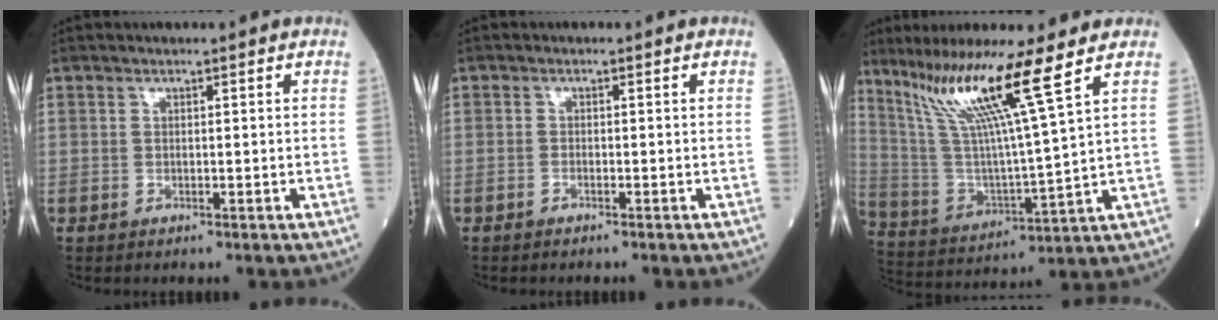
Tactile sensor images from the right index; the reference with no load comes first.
{"total": 0.6, "force": [-0.5, 0.1, 0.3], "torque": [-0.008, 0.000, -0.011]}
{"total": 14.5, "force": [9.2, -2.3, 11.0], "torque": [-0.212, 0.000, 0.173]}